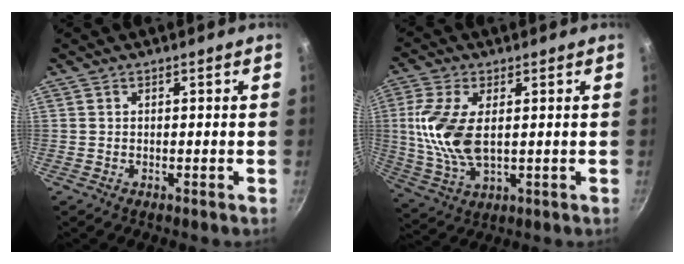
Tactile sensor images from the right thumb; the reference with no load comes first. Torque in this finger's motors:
{"motor_torque": [-0.44, 0.59, 1.61, 0.18, 0.20]}